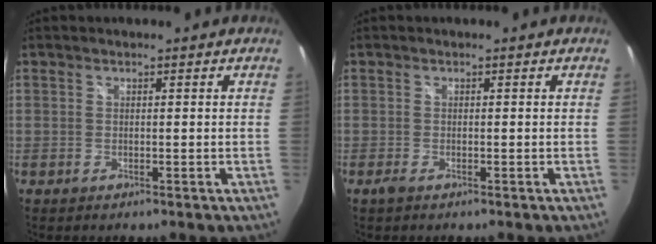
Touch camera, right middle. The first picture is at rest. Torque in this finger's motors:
{"motor_torque": [0.29, -0.17, 0.00, 0.02]}